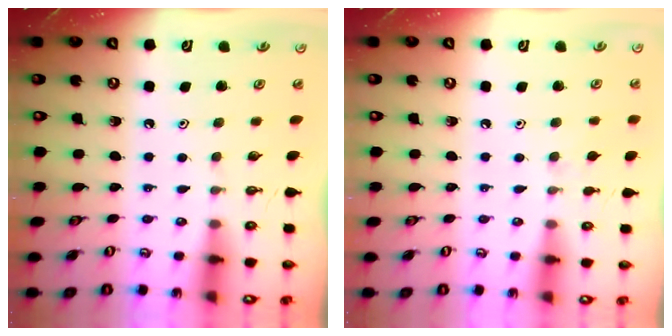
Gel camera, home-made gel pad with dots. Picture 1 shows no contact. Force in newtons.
{"total": 4.0, "press": 4.0, "slide": 0.5}